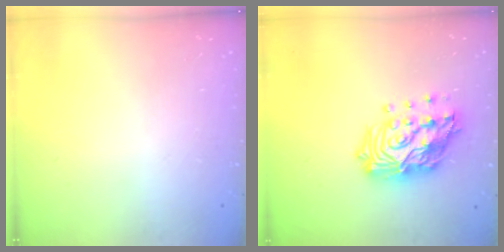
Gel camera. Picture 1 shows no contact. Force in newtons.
{"total": 18.6, "press": 18.6, "slide": 1.4}